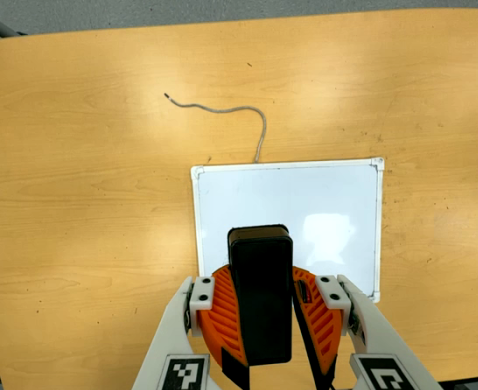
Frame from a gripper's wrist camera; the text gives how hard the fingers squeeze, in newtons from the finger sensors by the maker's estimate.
{"total": 10.4, "left": 10.3, "right": 10.4}